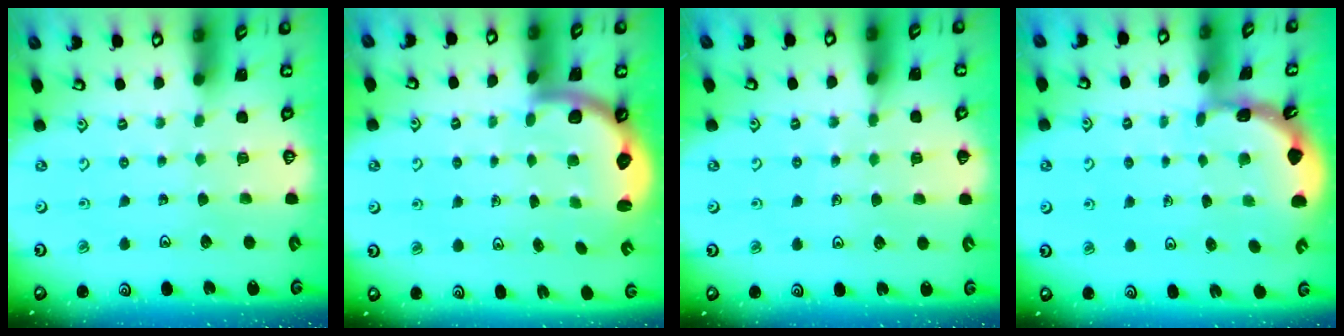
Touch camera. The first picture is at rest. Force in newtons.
{"total": 2.8, "press": 2.2, "slide": 1.8}
{"total": 5.1, "press": 5.0, "slide": 0.9}
{"total": 1.8, "press": 1.8, "slide": 0.2}